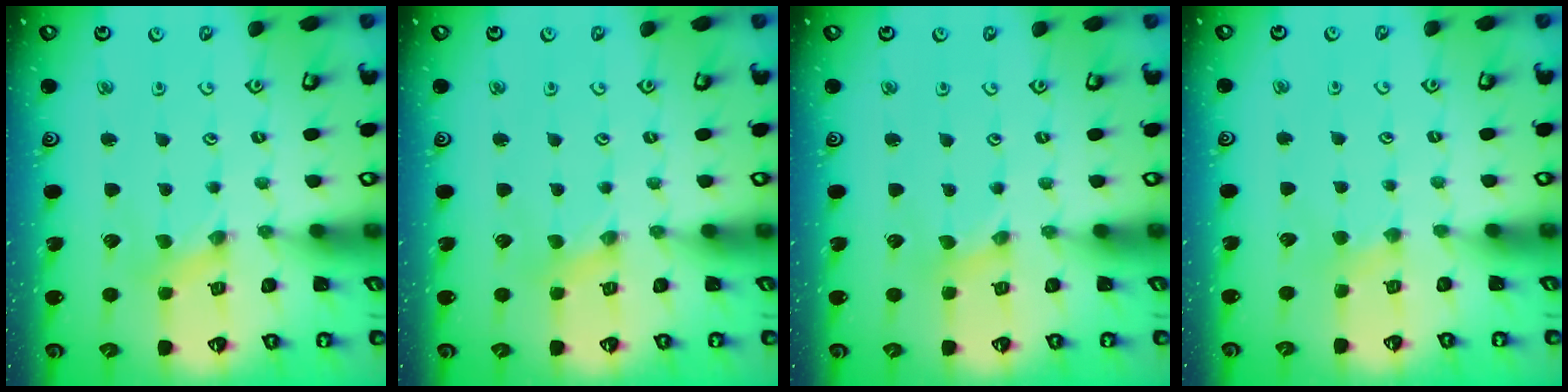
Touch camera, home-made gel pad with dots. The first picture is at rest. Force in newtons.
{"total": 0.0}
{"total": 0.0}
{"total": 1.8, "press": 1.8, "slide": 0.4}